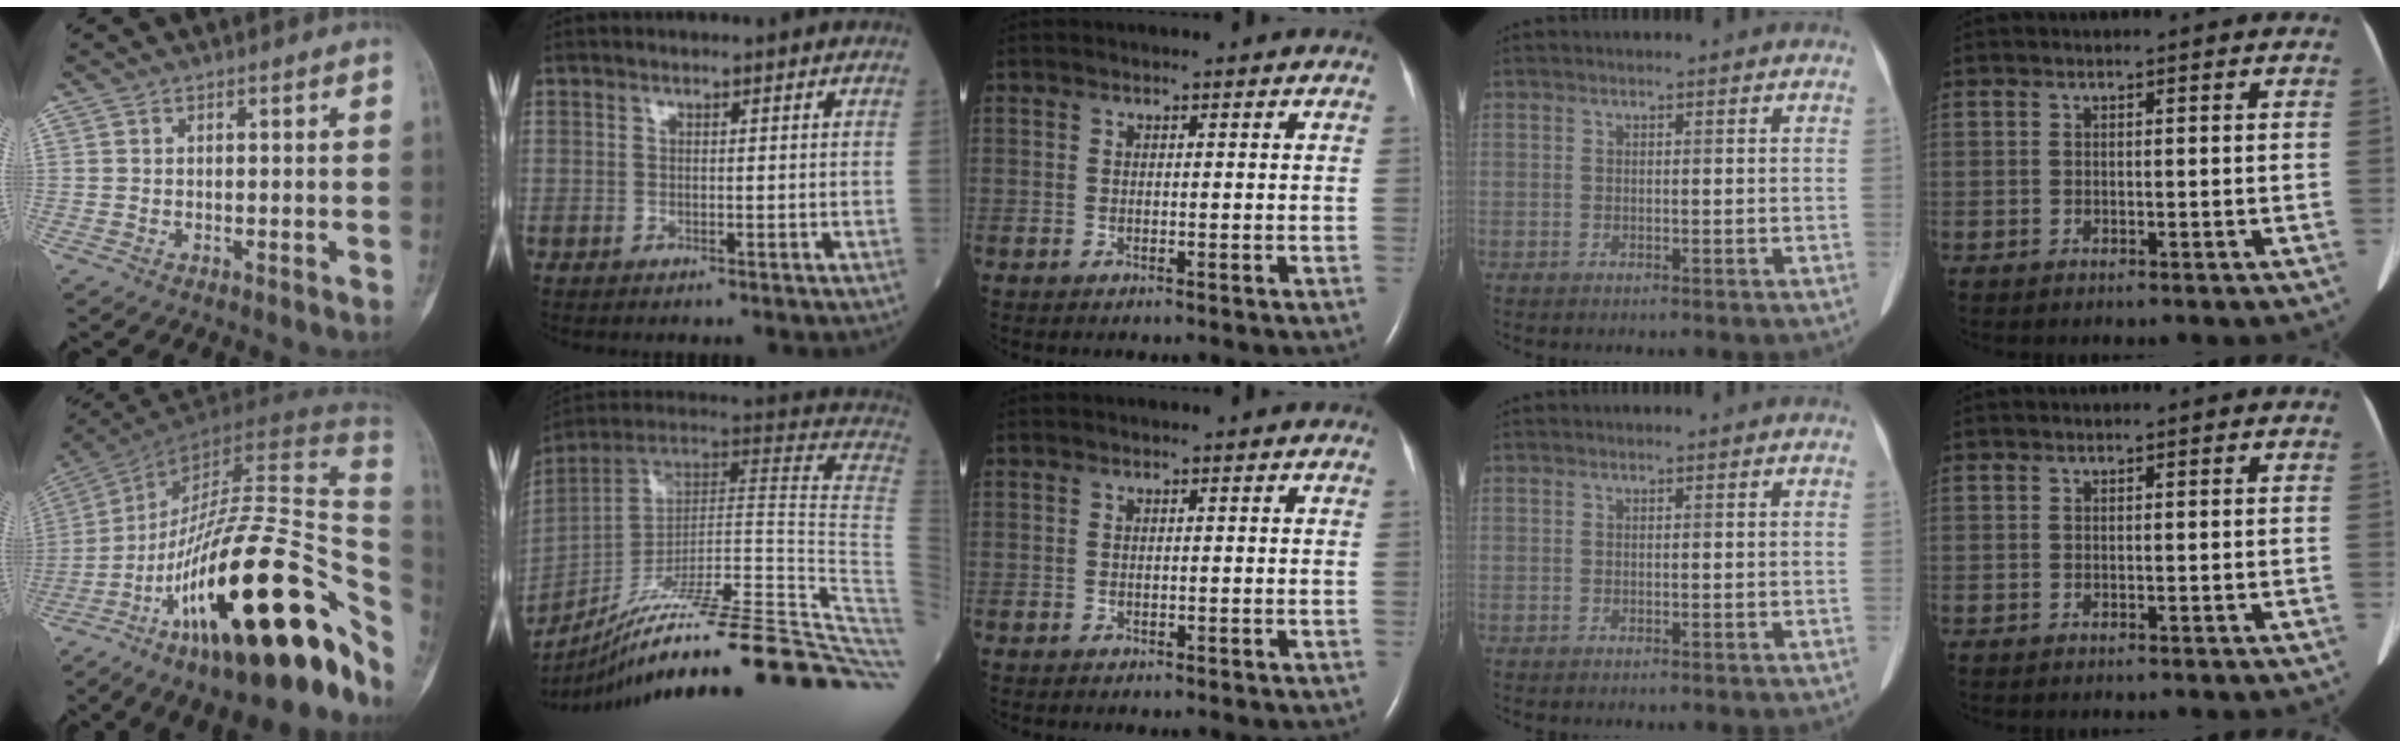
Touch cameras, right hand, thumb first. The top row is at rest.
{"thumb": {"total": 36.1, "force": [-12.8, 12.6, 31.3], "torque": [-0.402, 0.067, -0.202]}, "index": {"total": 36.3, "force": [-24.9, 0.5, 26.4], "torque": [-0.225, -0.013, -0.364]}}